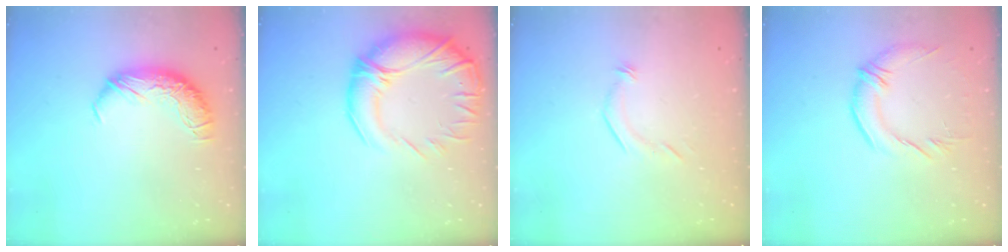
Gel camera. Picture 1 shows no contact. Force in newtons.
{"total": 11.8, "press": 10.5, "slide": 5.3}
{"total": 7.2, "press": 7.2, "slide": 0.7}
{"total": 2.7, "press": 1.0, "slide": 2.5}